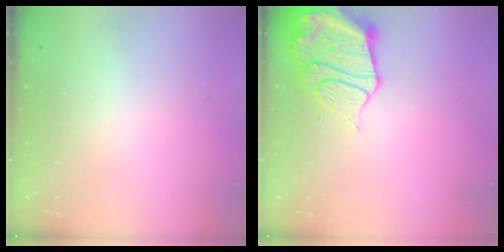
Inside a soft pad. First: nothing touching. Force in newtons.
{"total": 17.2, "press": 17.1, "slide": 1.7}